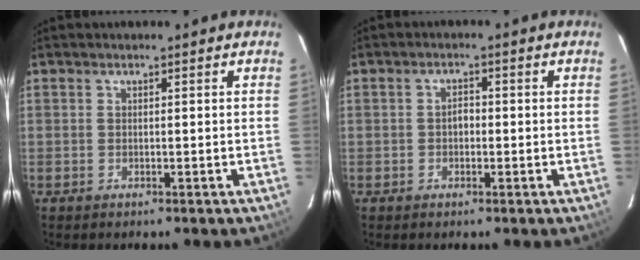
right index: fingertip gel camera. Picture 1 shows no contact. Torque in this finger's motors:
{"motor_torque": [0.11, 0.00, 0.02, 0.03]}